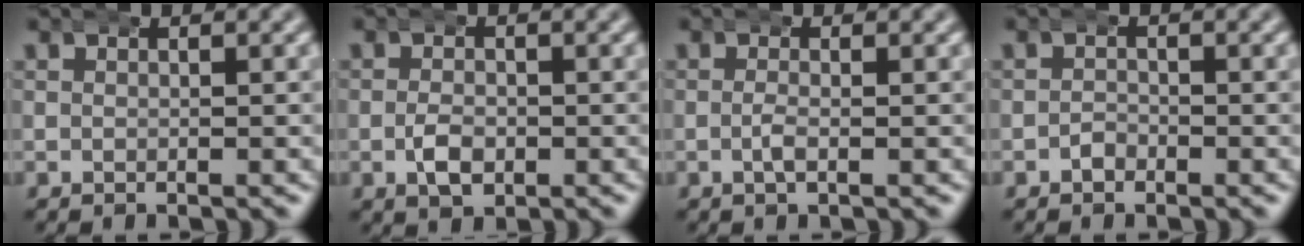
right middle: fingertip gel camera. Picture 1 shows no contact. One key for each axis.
{"total": 1.8, "fx": -0.6, "fy": 1.1, "fz": 1.3, "tx": -0.024, "ty": -0.005, "tz": -0.013}
{"total": 0.9, "fx": -0.3, "fy": 0.0, "fz": 0.8, "tx": -0.018, "ty": -0.003, "tz": -0.010}
{"total": 0.7, "fx": -0.5, "fy": 0.5, "fz": -0.1, "tx": -0.001, "ty": 0.001, "tz": -0.015}